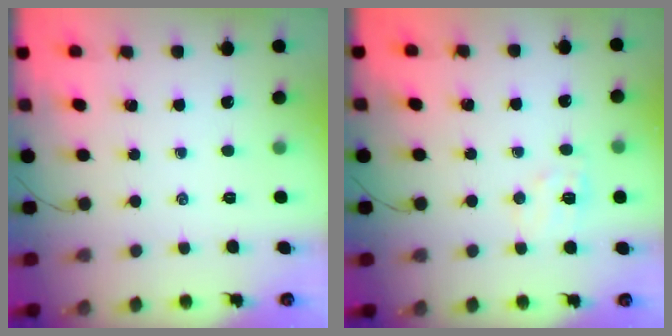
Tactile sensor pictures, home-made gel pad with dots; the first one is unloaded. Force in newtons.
{"total": 7.0, "press": 6.9, "slide": 1.1}